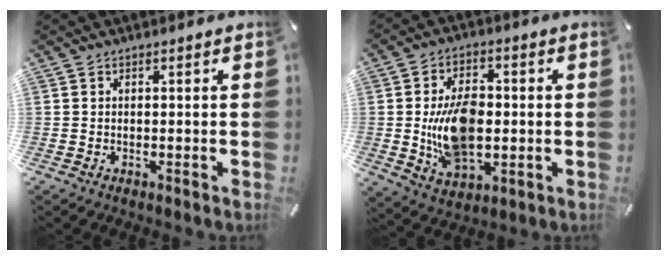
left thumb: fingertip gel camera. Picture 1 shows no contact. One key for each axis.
{"total": 14.2, "fx": -0.7, "fy": 9.3, "fz": 10.7, "tx": -0.203, "ty": -0.003, "tz": -0.011}